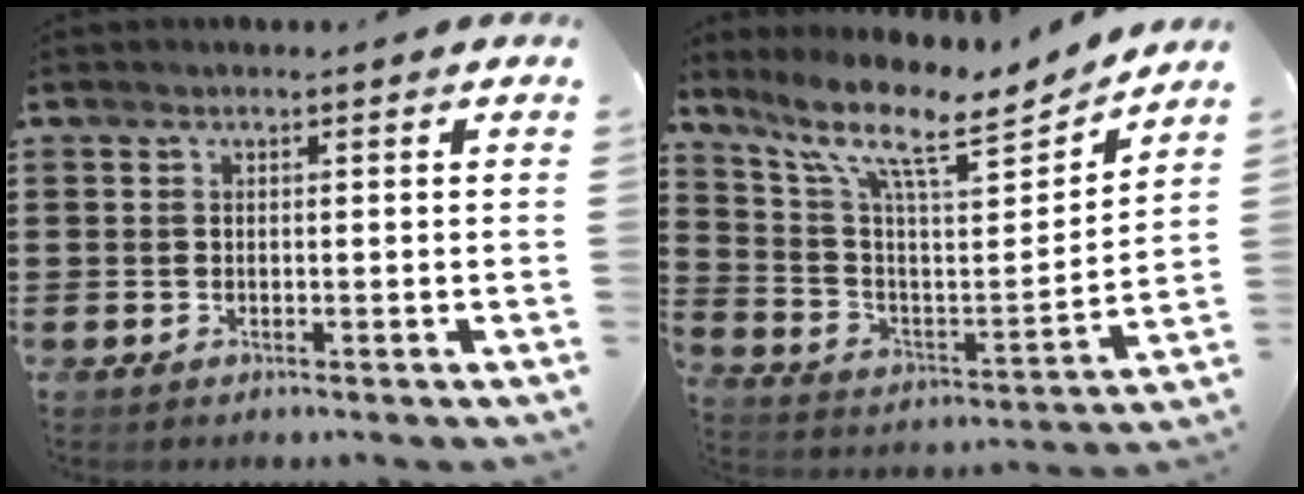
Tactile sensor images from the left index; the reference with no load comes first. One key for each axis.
{"total": 11.1, "fx": 8.2, "fy": 2.4, "fz": 7.0, "tx": -0.161, "ty": -0.051, "tz": 0.132}